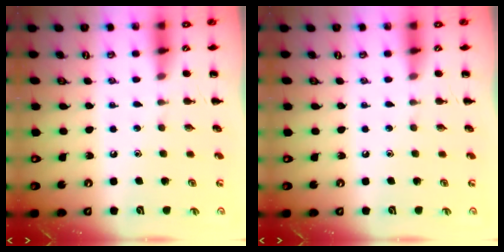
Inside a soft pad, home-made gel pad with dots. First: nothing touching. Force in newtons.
{"total": 0.0}